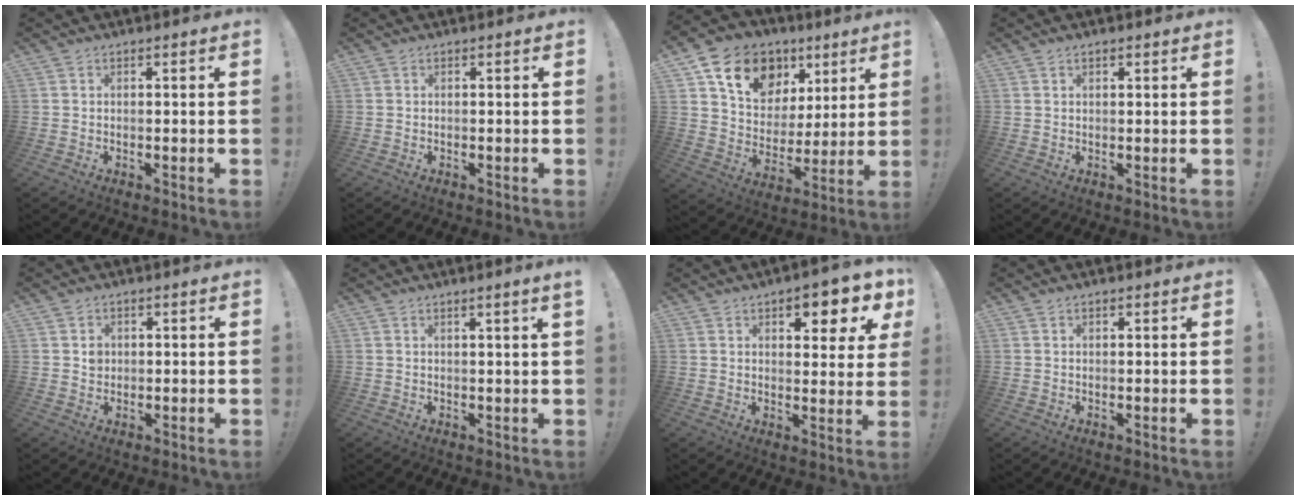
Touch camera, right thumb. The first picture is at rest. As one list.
[{"total": 0.0}, {"total": 16.6, "force": [9.0, 11.7, 7.6], "torque": [-0.127, -0.035, 0.170]}, {"total": 0.9, "force": [0.7, 0.3, 0.4], "torque": [-0.005, -0.003, 0.012]}, {"total": 2.1, "force": [0.5, 1.8, 0.9], "torque": [0.005, -0.006, 0.003]}, {"total": 2.1, "force": [1.2, -0.6, 1.6], "torque": [-0.025, -0.005, 0.018]}, {"total": 7.7, "force": [4.6, 3.0, 5.4], "torque": [-0.055, -0.030, 0.073]}, {"total": 0.5, "force": [0.4, 0.2, 0.2], "torque": [0.000, -0.002, 0.007]}]